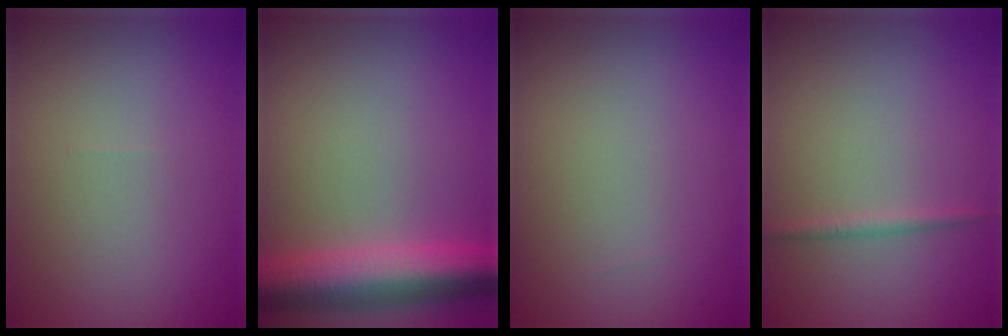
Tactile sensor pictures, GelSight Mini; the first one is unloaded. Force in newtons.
{"total": 7.7, "press": 7.7, "slide": 0.3}
{"total": 0.0}
{"total": 1.0, "press": 1.0, "slide": 0.0}